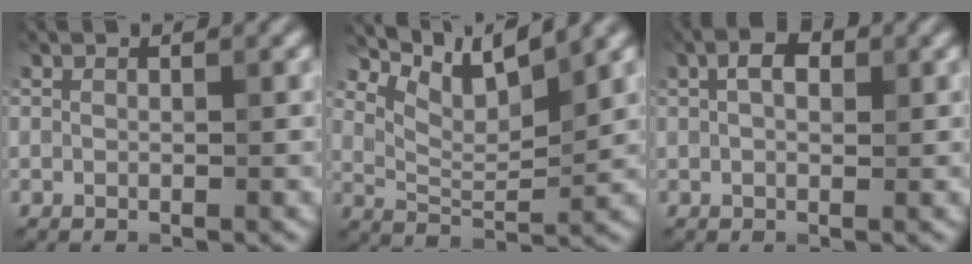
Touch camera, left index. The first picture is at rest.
{"total": 6.1, "force": [4.4, 1.9, 3.9], "torque": [-0.075, 0.001, 0.079]}
{"total": 2.6, "force": [0.9, 1.5, 2.0], "torque": [-0.033, 0.005, 0.012]}